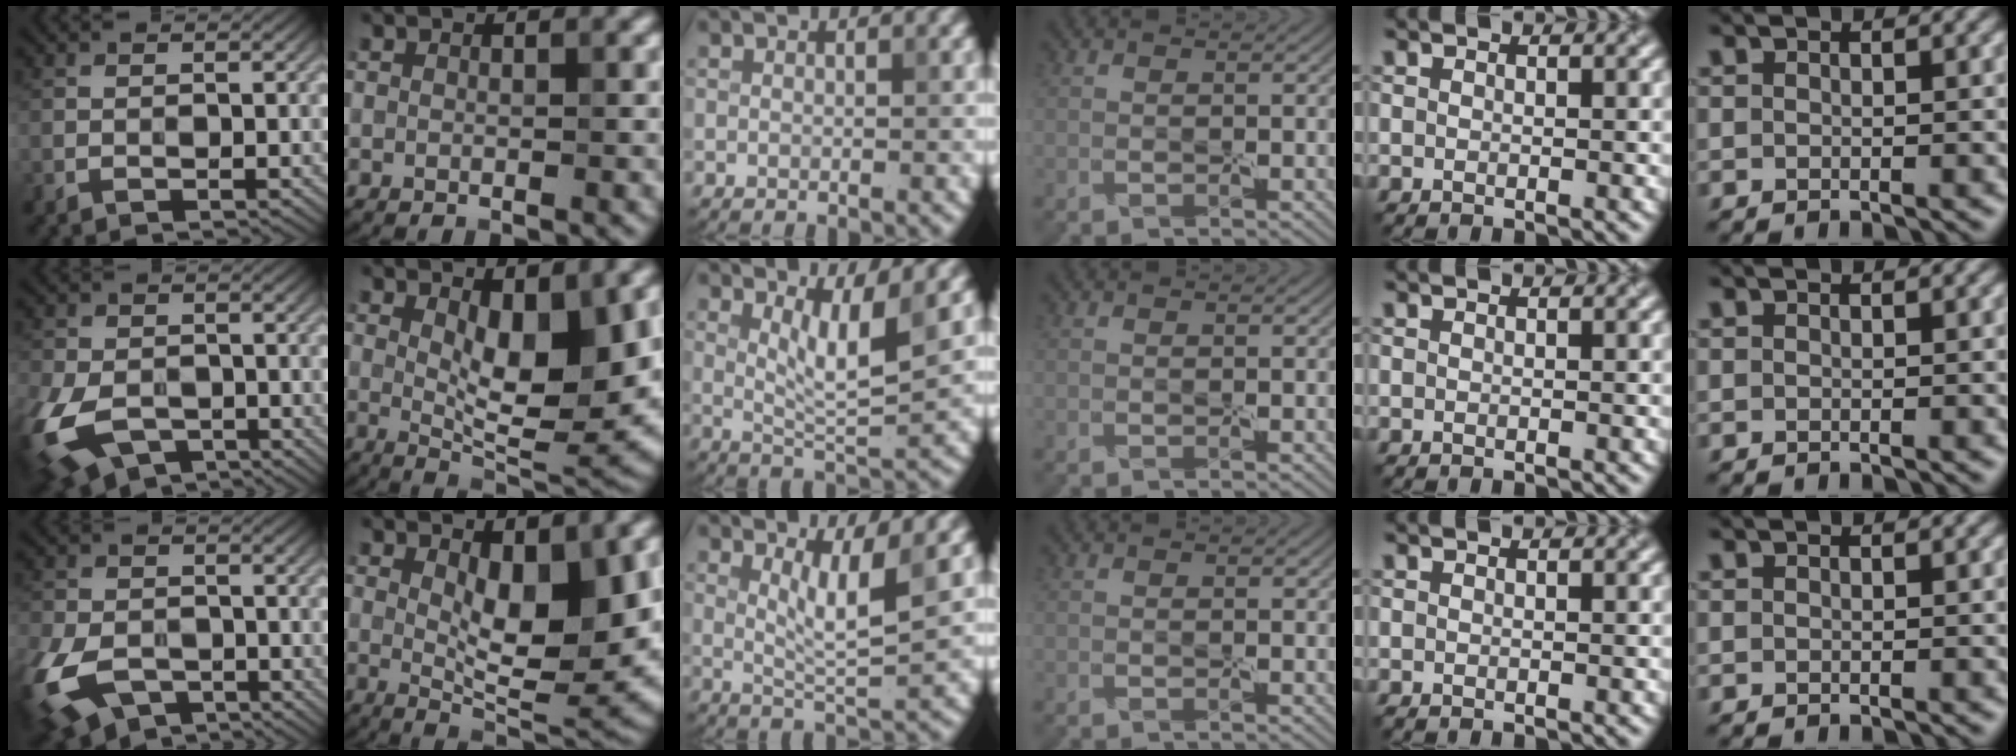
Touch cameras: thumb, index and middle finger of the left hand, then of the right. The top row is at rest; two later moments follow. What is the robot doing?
{"motion": "peel", "object": "sticky note"}